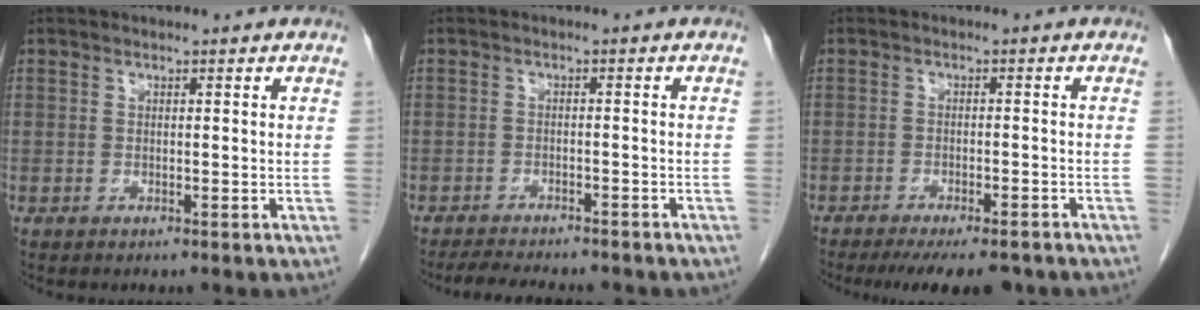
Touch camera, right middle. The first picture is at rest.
{"total": 9.6, "force": [-8.4, 2.2, 4.1], "torque": [-0.060, -0.002, -0.109]}
{"total": 9.8, "force": [-8.2, 2.3, 5.0], "torque": [-0.064, -0.012, -0.111]}